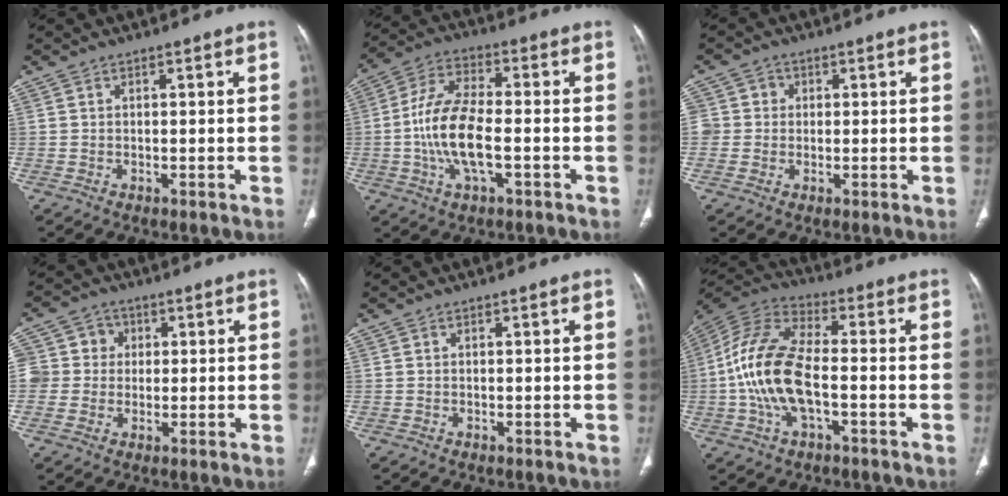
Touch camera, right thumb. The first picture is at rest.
{"total": 12.8, "force": [-2.4, 5.3, 11.3], "torque": [-0.233, 0.021, -0.048]}
{"total": 4.1, "force": [0.4, 4.0, 0.7], "torque": [0.011, 0.010, 0.007]}
{"total": 7.4, "force": [0.8, 7.1, 1.9], "torque": [-0.012, 0.015, 0.012]}
{"total": 0.0}
{"total": 15.4, "force": [-2.5, 7.2, 13.4], "torque": [-0.283, 0.032, -0.051]}